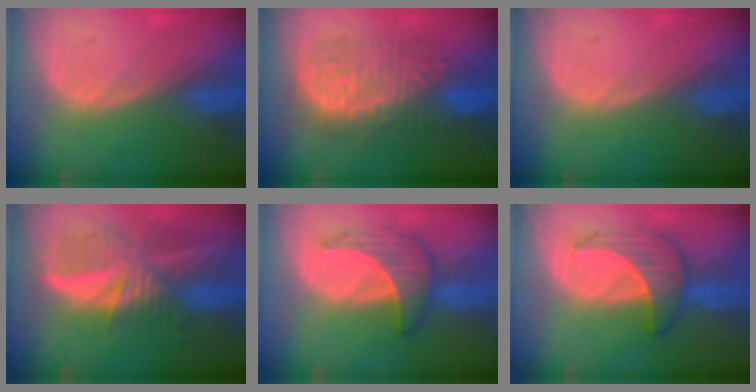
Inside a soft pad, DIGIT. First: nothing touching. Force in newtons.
{"total": 10.3, "press": 10.3, "slide": 0.5}
{"total": 0.0}
{"total": 9.4, "press": 8.1, "slide": 4.7}
{"total": 6.4, "press": 6.3, "slide": 1.0}
{"total": 6.5, "press": 6.4, "slide": 1.0}